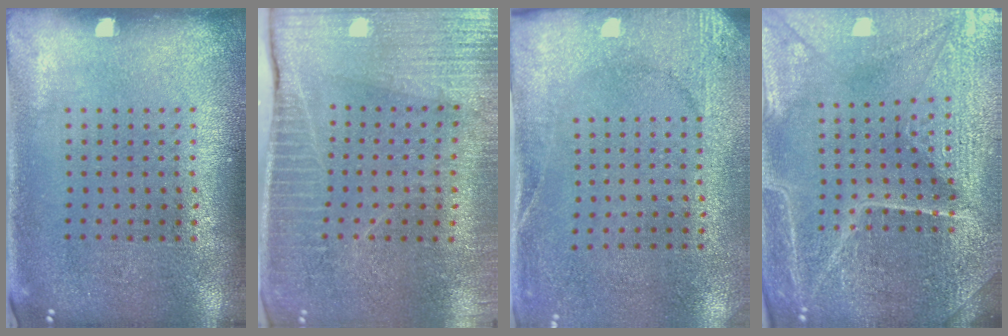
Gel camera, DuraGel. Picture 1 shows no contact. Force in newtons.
{"total": 3.6, "press": 3.5, "slide": 0.6}
{"total": 2.7, "press": 2.3, "slide": 1.3}
{"total": 5.2, "press": 4.9, "slide": 1.8}